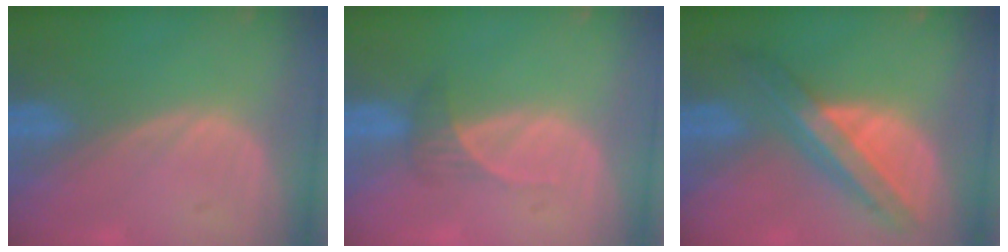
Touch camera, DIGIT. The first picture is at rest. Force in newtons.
{"total": 2.1, "press": 1.9, "slide": 0.9}
{"total": 8.3, "press": 7.1, "slide": 4.4}